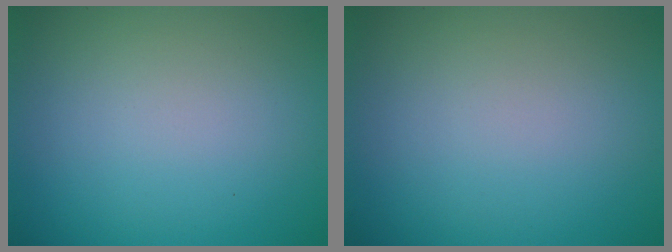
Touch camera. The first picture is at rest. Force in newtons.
{"total": 0.0}